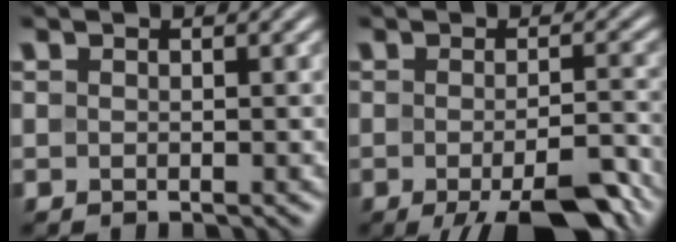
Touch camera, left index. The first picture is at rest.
{"total": 7.9, "force": [-4.5, 2.1, 6.2], "torque": [-0.081, -0.011, -0.065]}